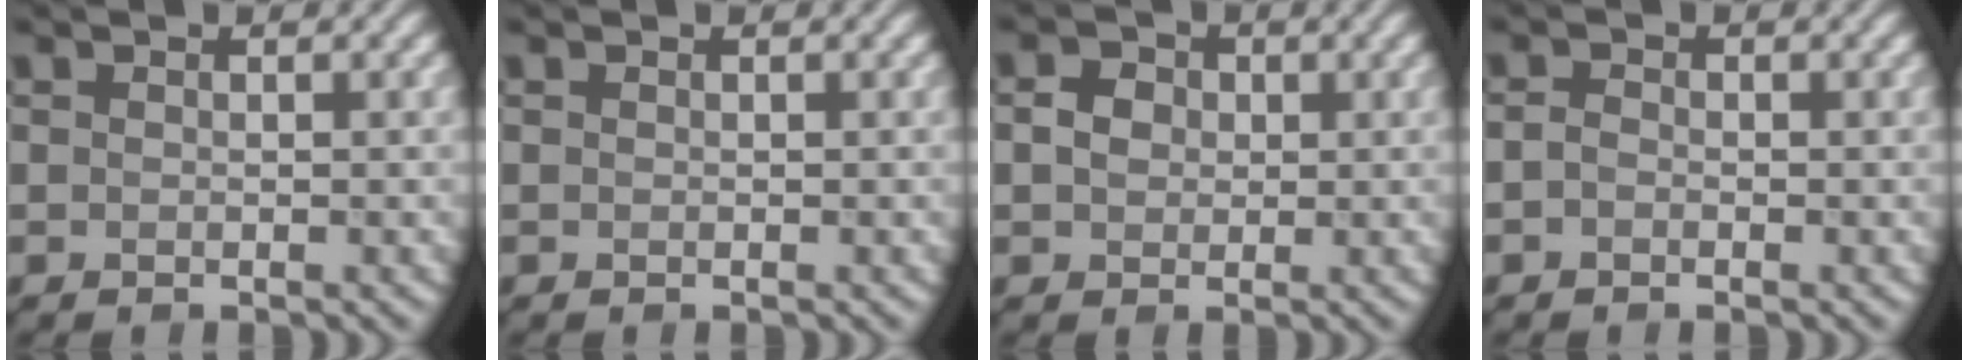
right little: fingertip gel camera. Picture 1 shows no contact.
{"total": 0.0}
{"total": 2.2, "force": [0.2, 1.8, 1.1], "torque": [-0.022, 0.003, 0.000]}
{"total": 0.8, "force": [-0.4, 0.5, 0.5], "torque": [-0.012, 0.000, -0.010]}